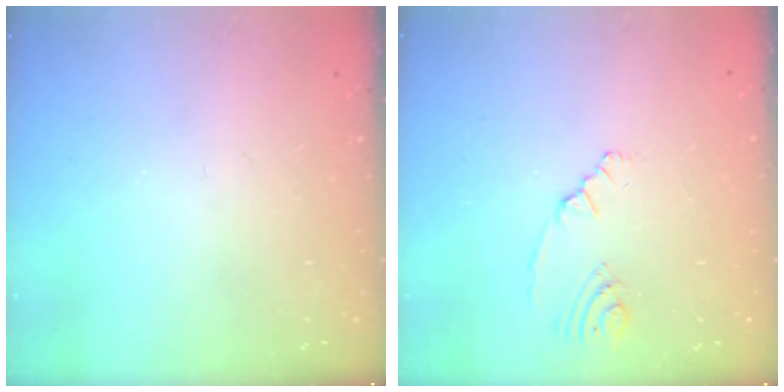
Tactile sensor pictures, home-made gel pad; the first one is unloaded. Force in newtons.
{"total": 2.5, "press": 2.2, "slide": 1.1}